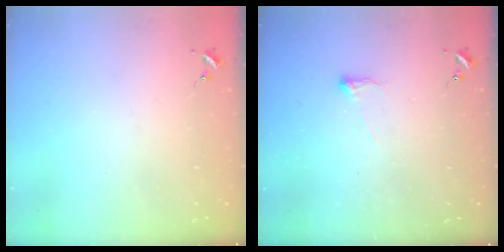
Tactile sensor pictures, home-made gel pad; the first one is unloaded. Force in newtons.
{"total": 3.6, "press": 3.6, "slide": 0.5}